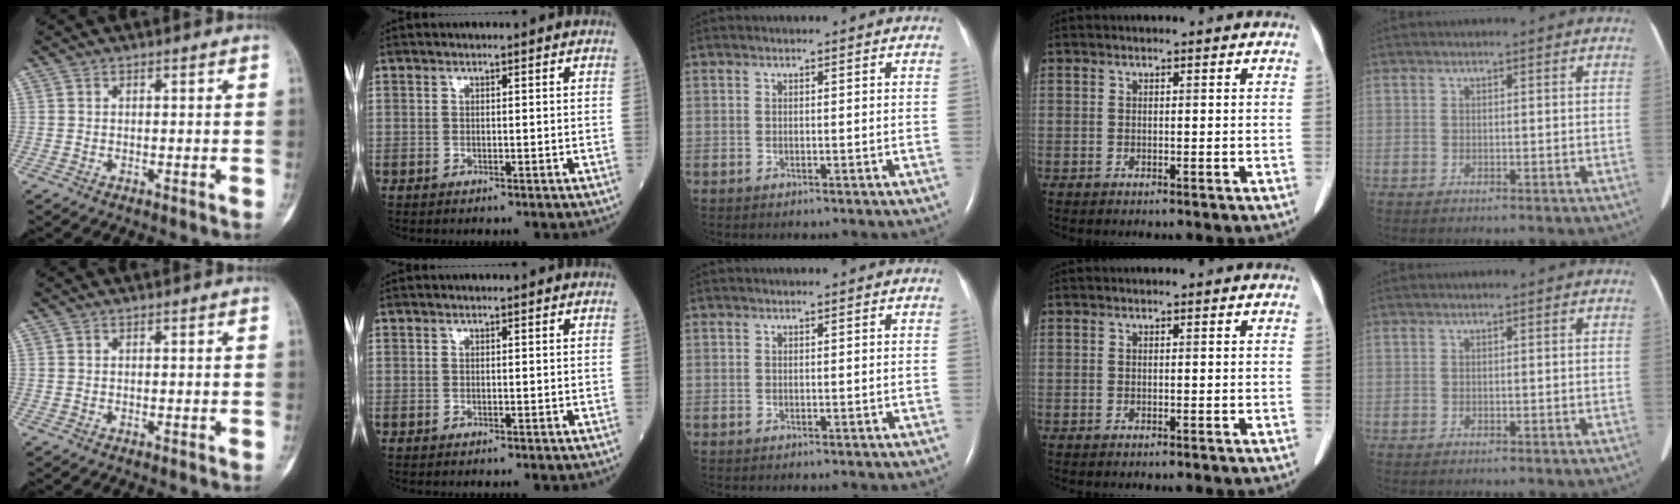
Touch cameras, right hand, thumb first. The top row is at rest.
{}